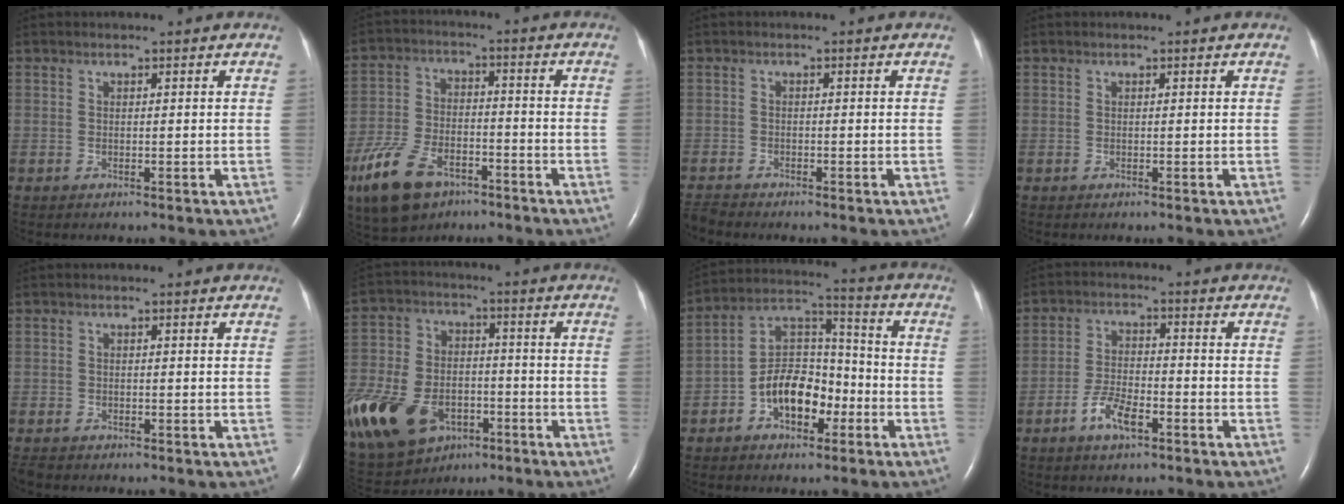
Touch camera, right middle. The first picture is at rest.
{"total": 11.7, "force": [-7.0, 6.0, 7.3], "torque": [-0.163, -0.006, -0.124]}
{"total": 2.4, "force": [-2.4, -0.2, 0.2], "torque": [-0.010, -0.015, -0.047]}
{"total": 0.0}
{"total": 2.4, "force": [-2.1, 0.7, 0.7], "torque": [-0.018, -0.007, -0.034]}
{"total": 34.0, "force": [-16.8, 22.0, 19.8], "torque": [-0.554, -0.036, -0.285]}
{"total": 10.6, "force": [-4.4, 6.0, 7.6], "torque": [-0.148, 0.034, -0.075]}
{"total": 5.7, "force": [-3.3, 1.9, 4.3], "torque": [-0.091, -0.001, -0.062]}